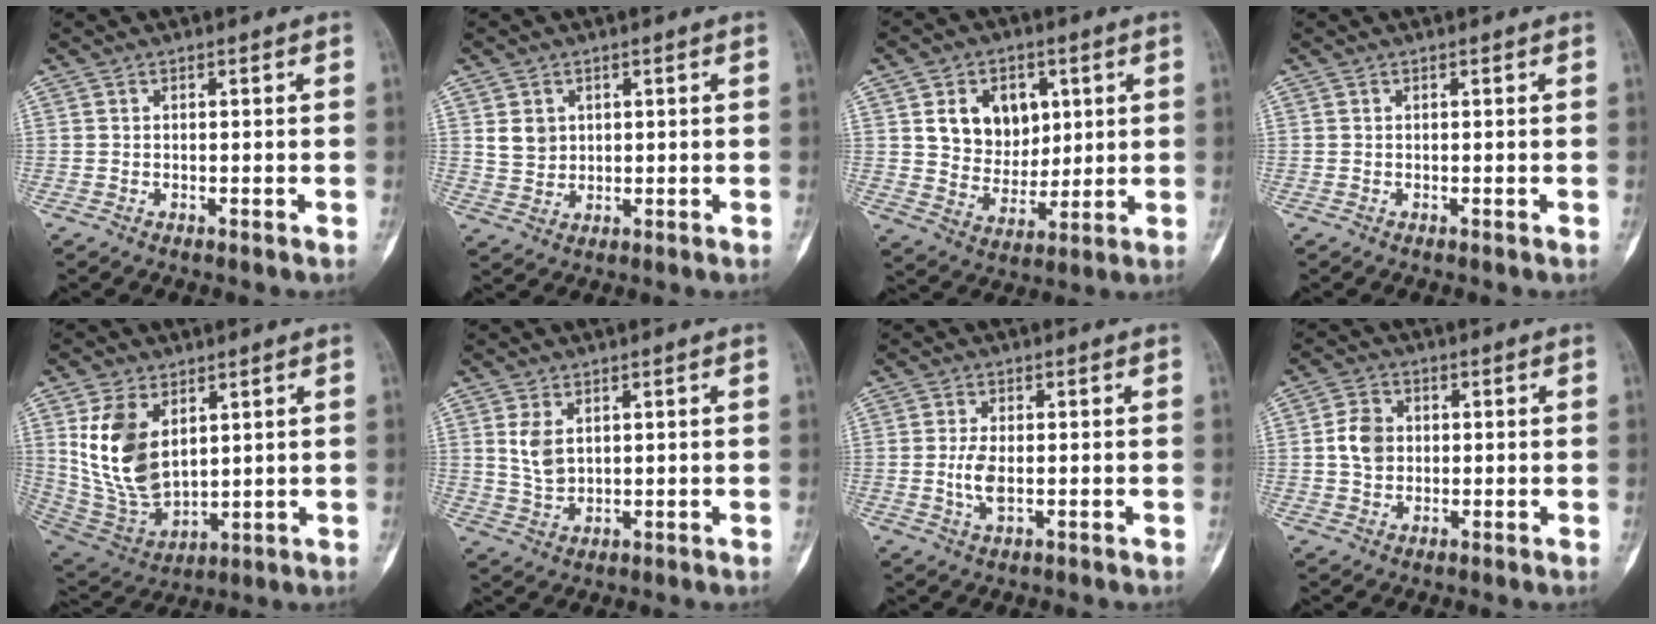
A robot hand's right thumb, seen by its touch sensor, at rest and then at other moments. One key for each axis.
{"total": 4.2, "fx": 1.4, "fy": 3.6, "fz": 1.9, "tx": -0.018, "ty": -0.008, "tz": 0.032}
{"total": 12.2, "fx": 3.8, "fy": 9.3, "fz": 6.9, "tx": -0.062, "ty": -0.019, "tz": 0.071}
{"total": 0.0}
{"total": 15.3, "fx": 4.5, "fy": 9.4, "fz": 11.2, "tx": -0.198, "ty": -0.024, "tz": 0.107}
{"total": 5.0, "fx": 1.6, "fy": 3.1, "fz": 3.6, "tx": -0.059, "ty": -0.010, "tz": 0.039}
{"total": 4.0, "fx": -0.3, "fy": 1.8, "fz": 3.6, "tx": -0.076, "ty": -0.005, "tz": -0.007}
{"total": 5.7, "fx": 0.4, "fy": 4.6, "fz": 3.4, "tx": -0.051, "ty": 0.005, "tz": 0.004}